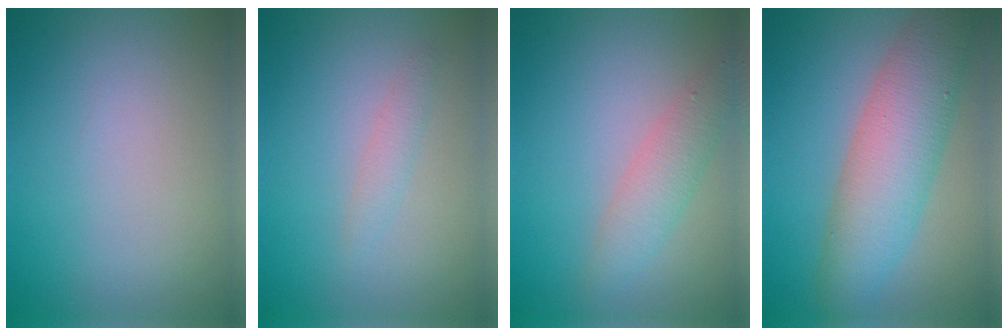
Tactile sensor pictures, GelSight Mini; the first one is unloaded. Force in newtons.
{"total": 1.2, "press": 1.2, "slide": 0.1}
{"total": 3.0, "press": 3.0, "slide": 0.1}
{"total": 7.8, "press": 7.8, "slide": 0.2}